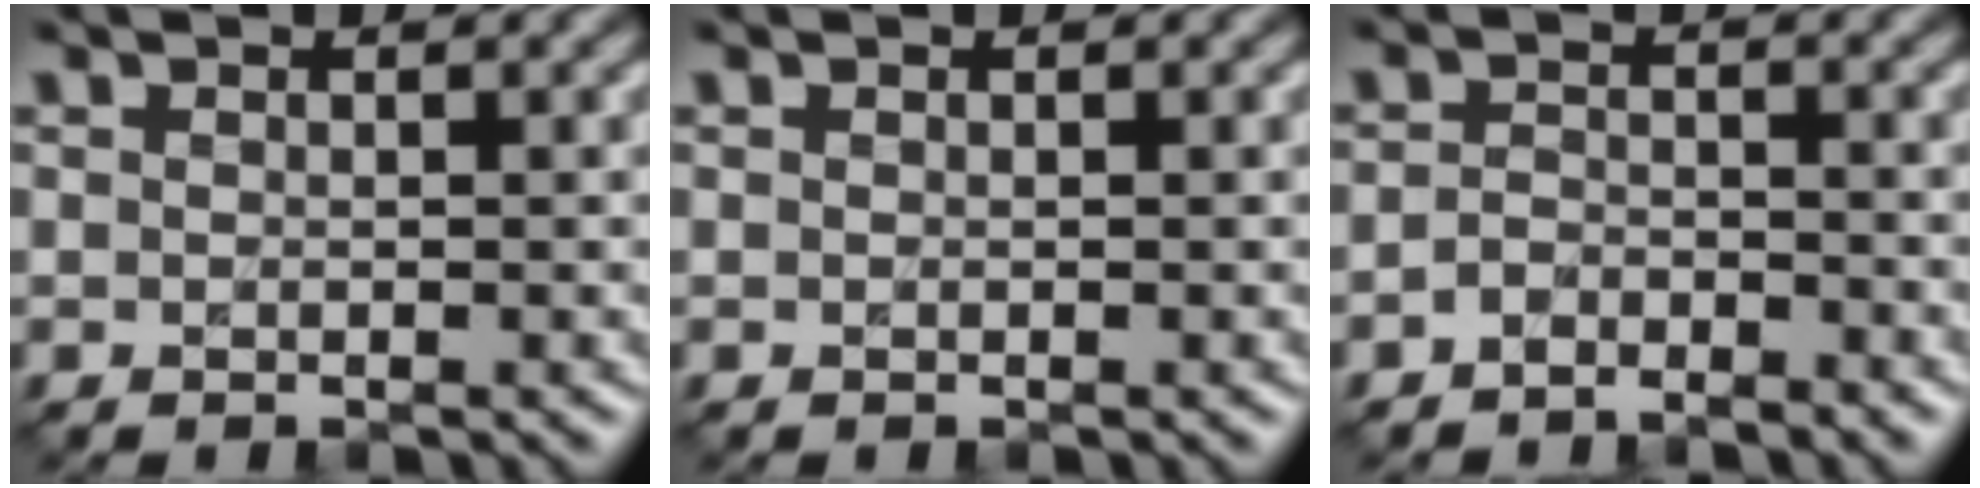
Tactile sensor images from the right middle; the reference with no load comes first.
{"total": 0.0}
{"total": 1.9, "force": [-1.7, 0.6, 0.4], "torque": [-0.010, 0.003, -0.039]}